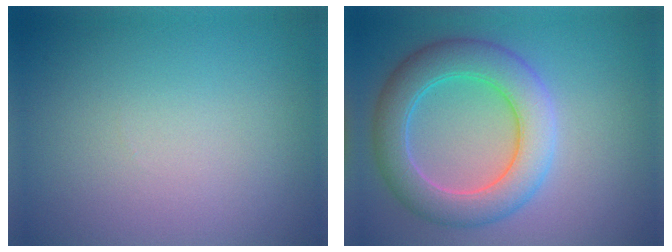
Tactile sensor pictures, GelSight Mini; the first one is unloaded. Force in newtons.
{"total": 6.2, "press": 6.2, "slide": 0.4}